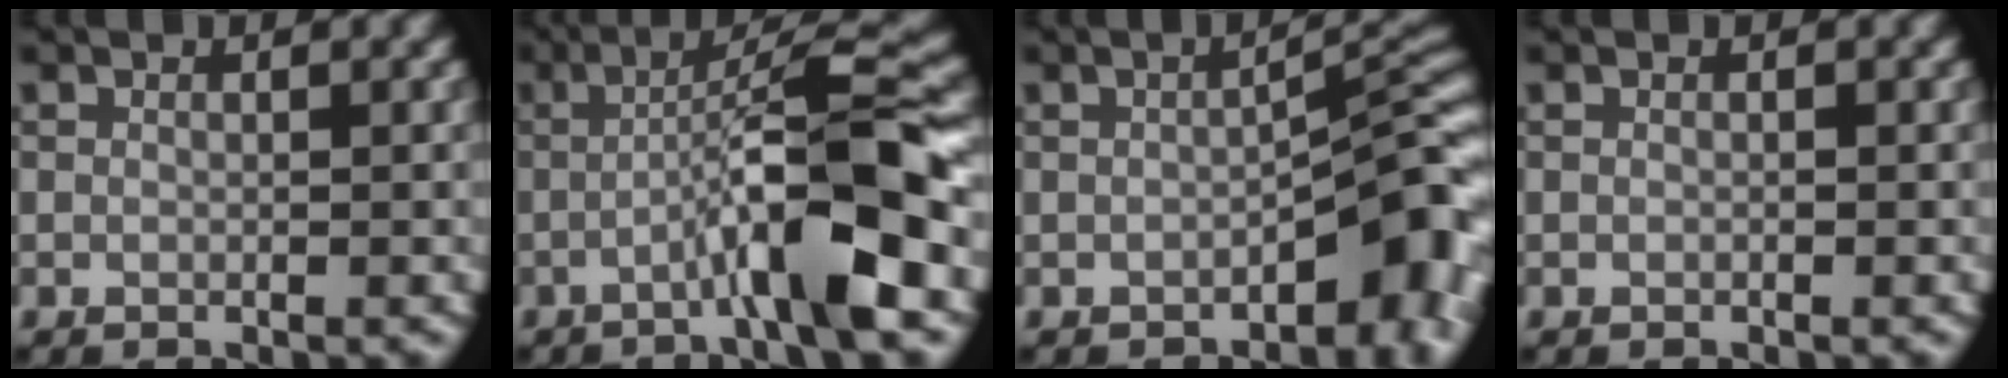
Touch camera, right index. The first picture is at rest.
{"total": 8.8, "force": [-2.7, 0.9, 8.3], "torque": [-0.123, 0.022, -0.051]}
{"total": 6.2, "force": [-2.6, 2.4, 5.1], "torque": [-0.043, 0.017, -0.041]}
{"total": 0.0}